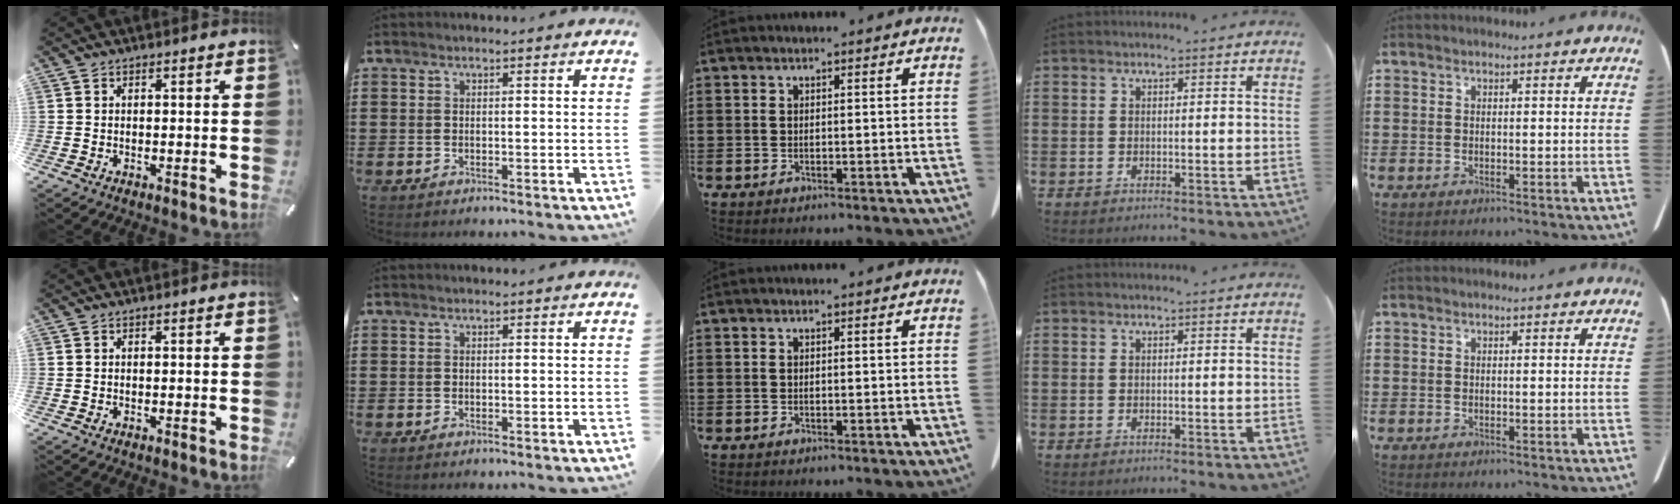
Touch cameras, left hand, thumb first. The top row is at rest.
{}